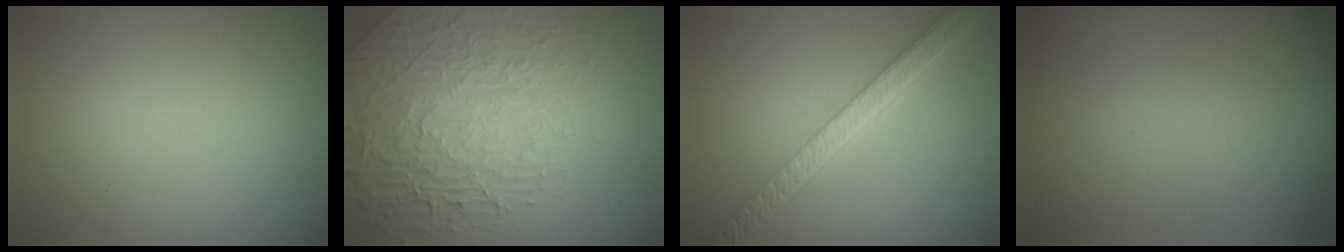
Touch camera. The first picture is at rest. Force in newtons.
{"total": 8.0, "press": 5.9, "slide": 5.3}
{"total": 5.5, "press": 4.3, "slide": 3.4}
{"total": 0.0}